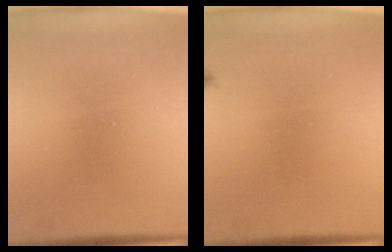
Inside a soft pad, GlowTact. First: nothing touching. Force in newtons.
{"total": 0.7}